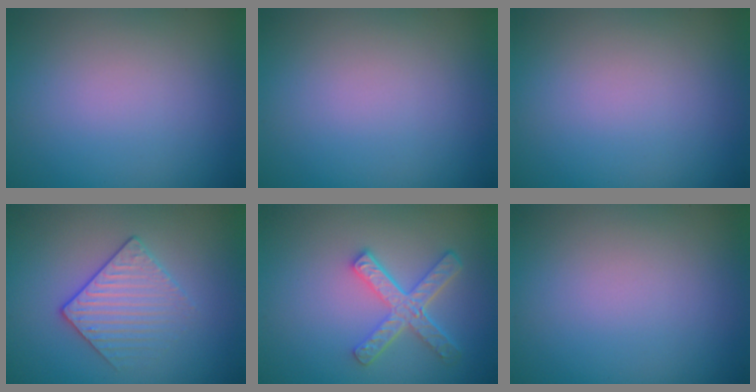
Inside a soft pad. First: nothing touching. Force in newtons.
{"total": 0.0}
{"total": 0.0}
{"total": 3.1, "press": 2.9, "slide": 1.1}
{"total": 4.5, "press": 3.3, "slide": 3.1}
{"total": 0.0}